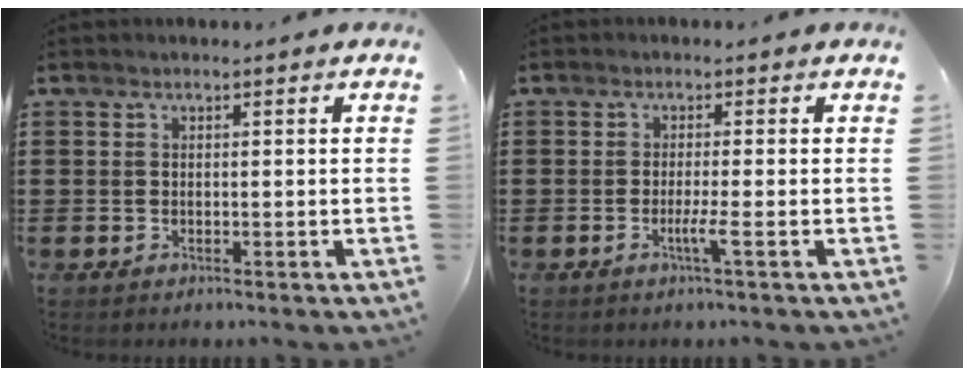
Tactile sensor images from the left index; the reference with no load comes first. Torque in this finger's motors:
{"motor_torque": [0.05, 0.04, 0.05, 0.05]}